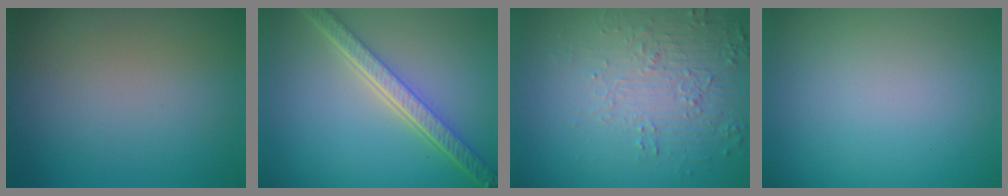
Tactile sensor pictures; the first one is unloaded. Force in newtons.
{"total": 5.9, "press": 4.3, "slide": 4.0}
{"total": 6.0, "press": 3.9, "slide": 4.6}
{"total": 0.0}